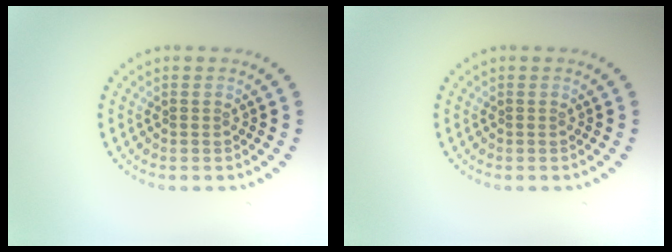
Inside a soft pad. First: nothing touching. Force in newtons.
{"total": 0.0}